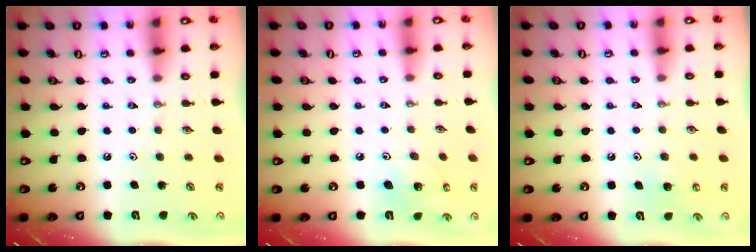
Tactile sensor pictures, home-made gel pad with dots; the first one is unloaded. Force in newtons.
{"total": 5.6, "press": 5.4, "slide": 1.4}
{"total": 6.2, "press": 6.2, "slide": 0.8}